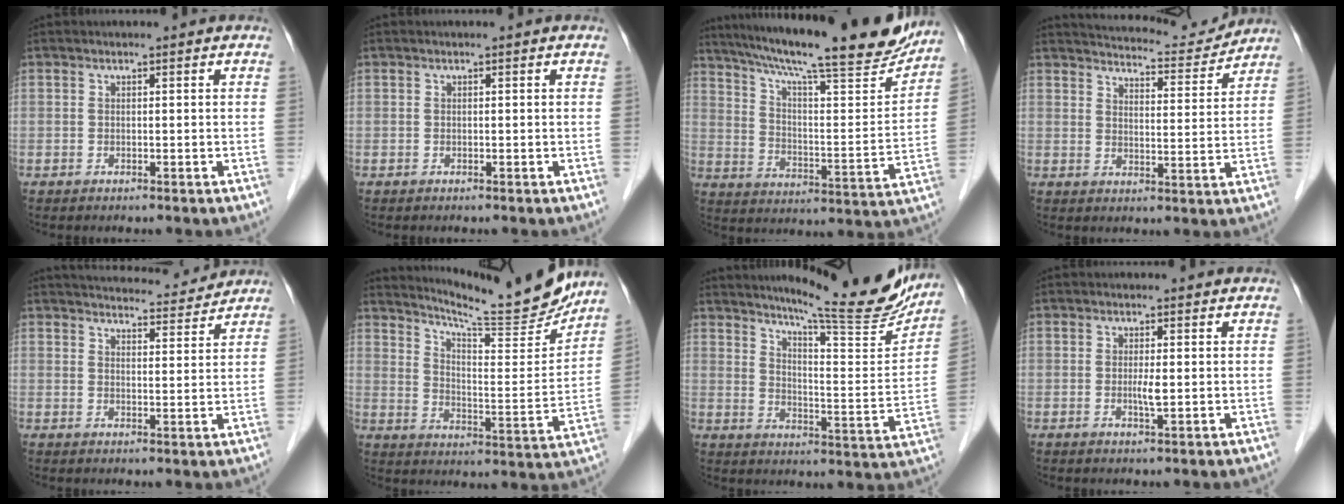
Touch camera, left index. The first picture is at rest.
{"total": 0.0}
{"total": 26.4, "force": [22.4, 2.8, 13.7], "torque": [-0.226, -0.023, 0.314]}
{"total": 11.3, "force": [11.0, 1.4, 2.1], "torque": [-0.029, -0.004, 0.145]}
{"total": 11.4, "force": [11.0, 1.5, 2.5], "torque": [-0.028, 0.004, 0.141]}
{"total": 16.9, "force": [15.9, 0.4, 5.8], "torque": [-0.099, -0.051, 0.226]}
{"total": 19.4, "force": [17.2, 1.5, 9.0], "torque": [-0.128, -0.060, 0.224]}
{"total": 1.9, "force": [0.0, 0.2, 1.9], "torque": [-0.039, -0.002, 0.000]}